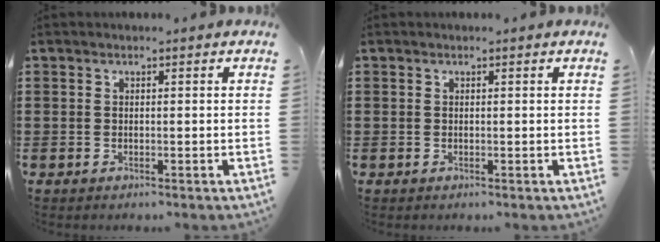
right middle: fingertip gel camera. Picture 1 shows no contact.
{"total": 0.0}